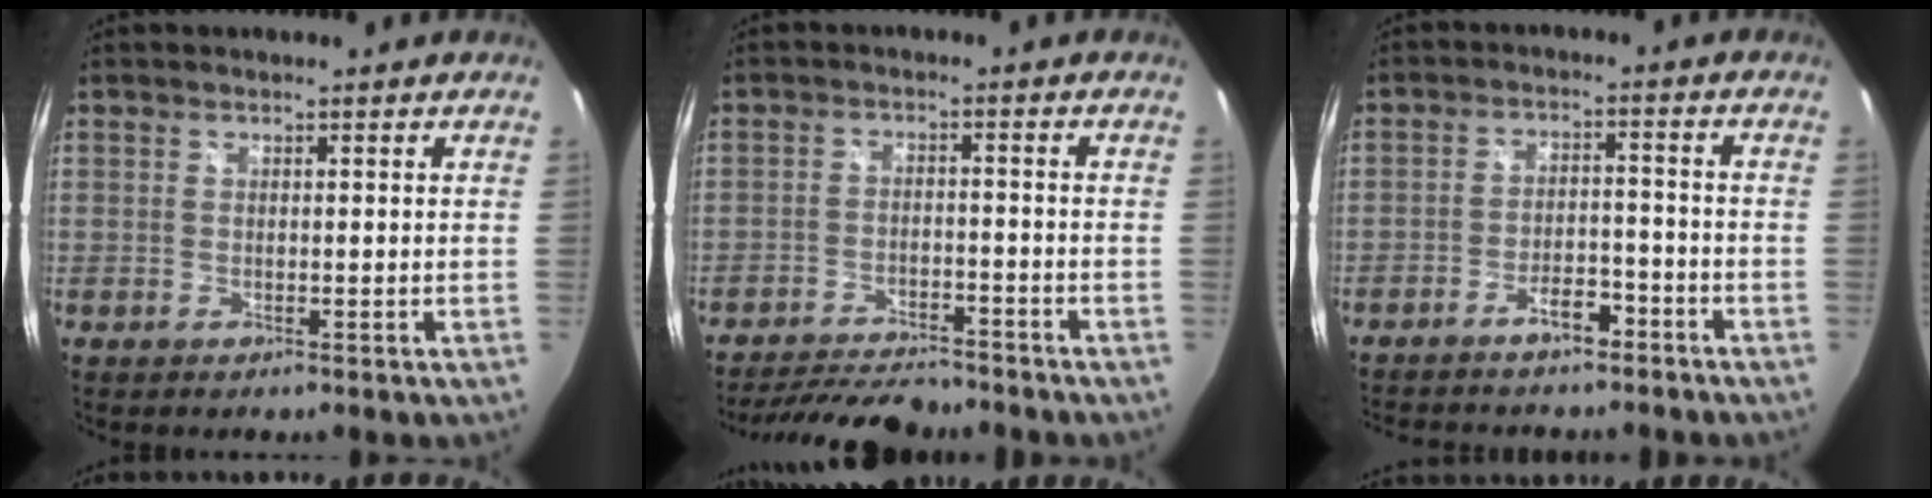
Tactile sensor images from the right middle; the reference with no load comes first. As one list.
[{"total": 12.8, "force": [-11.4, 3.1, 4.9], "torque": [-0.115, -0.008, -0.178]}, {"total": 8.1, "force": [-6.6, 3.0, 3.5], "torque": [-0.079, 0.017, -0.096]}]